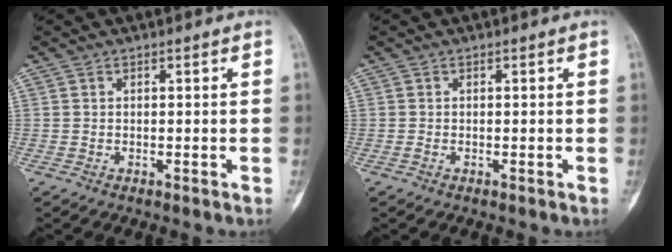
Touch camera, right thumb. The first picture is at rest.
{"total": 0.0}